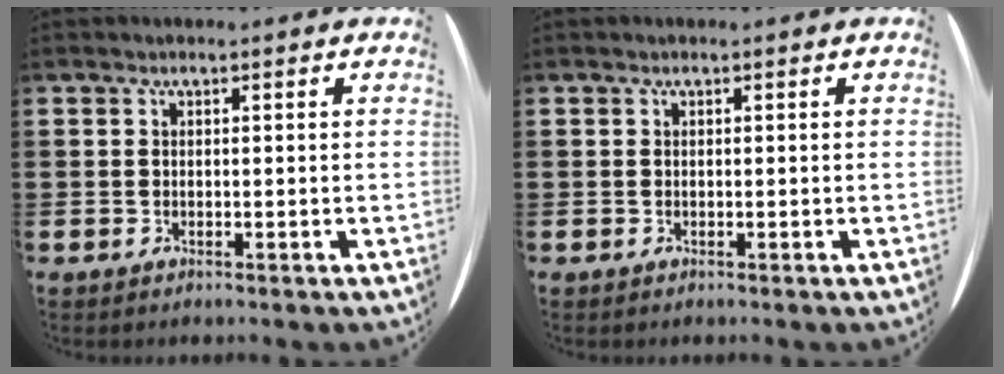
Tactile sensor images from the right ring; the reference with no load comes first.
{"total": 0.0}